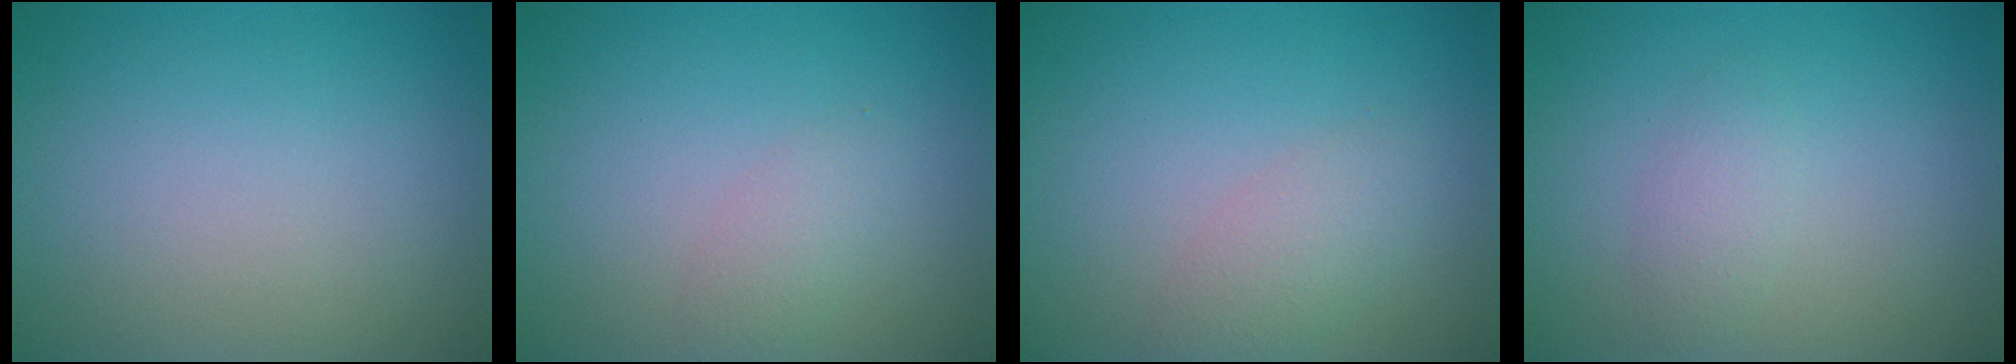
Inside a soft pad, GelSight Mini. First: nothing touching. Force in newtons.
{"total": 1.5, "press": 1.5, "slide": 0.1}
{"total": 2.4, "press": 2.4, "slide": 0.2}
{"total": 1.6, "press": 1.6, "slide": 0.1}